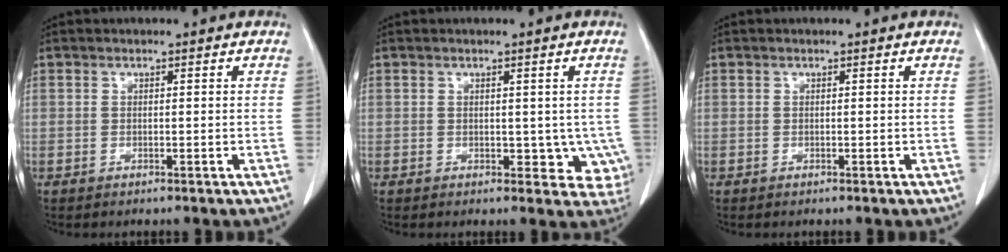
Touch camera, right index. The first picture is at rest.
{"total": 4.8, "force": [0.0, 3.3, 3.5], "torque": [-0.012, -0.005, 0.005]}
{"total": 0.0}